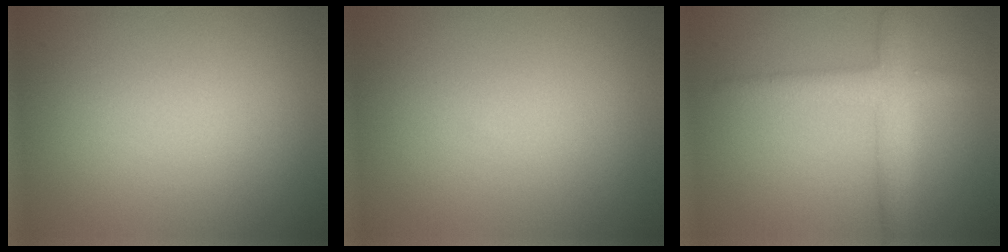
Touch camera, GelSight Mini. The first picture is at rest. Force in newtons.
{"total": 0.0}
{"total": 3.3, "press": 3.3, "slide": 0.2}